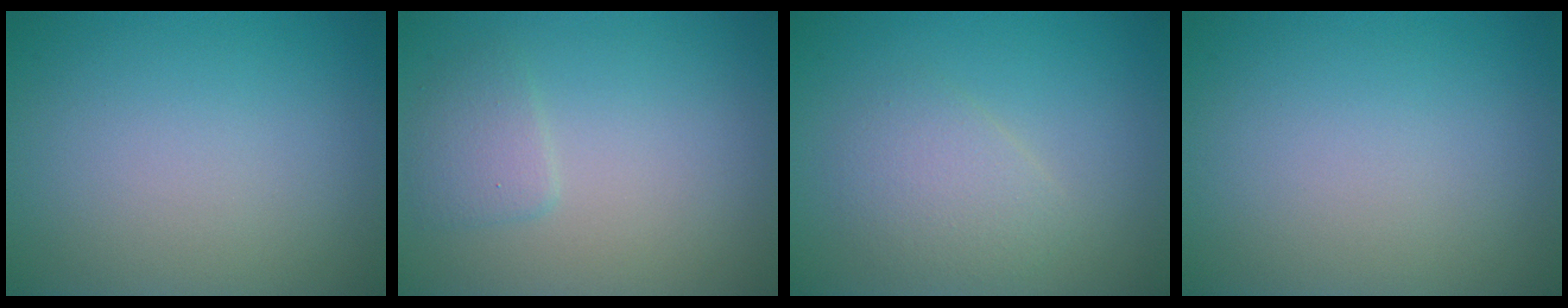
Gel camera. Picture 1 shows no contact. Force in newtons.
{"total": 1.7, "press": 1.7, "slide": 0.0}
{"total": 2.6, "press": 2.6, "slide": 0.1}
{"total": 0.0}